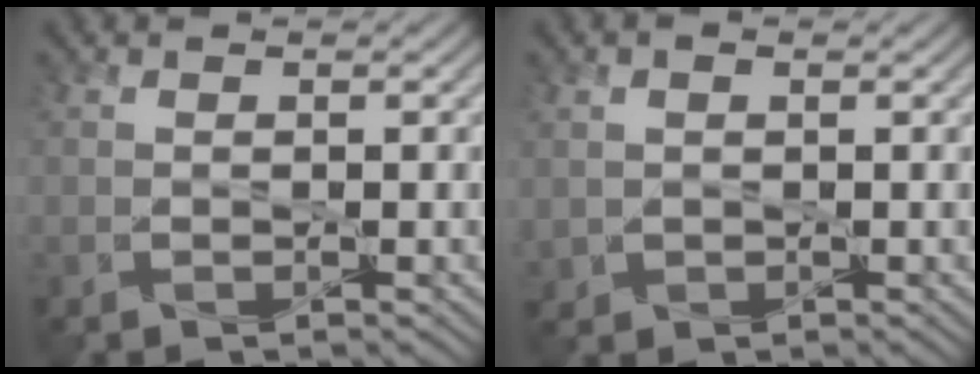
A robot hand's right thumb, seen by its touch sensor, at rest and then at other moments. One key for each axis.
{"total": 1.8, "fx": 0.5, "fy": 1.5, "fz": 0.8, "tx": -0.024, "ty": -0.003, "tz": 0.011}